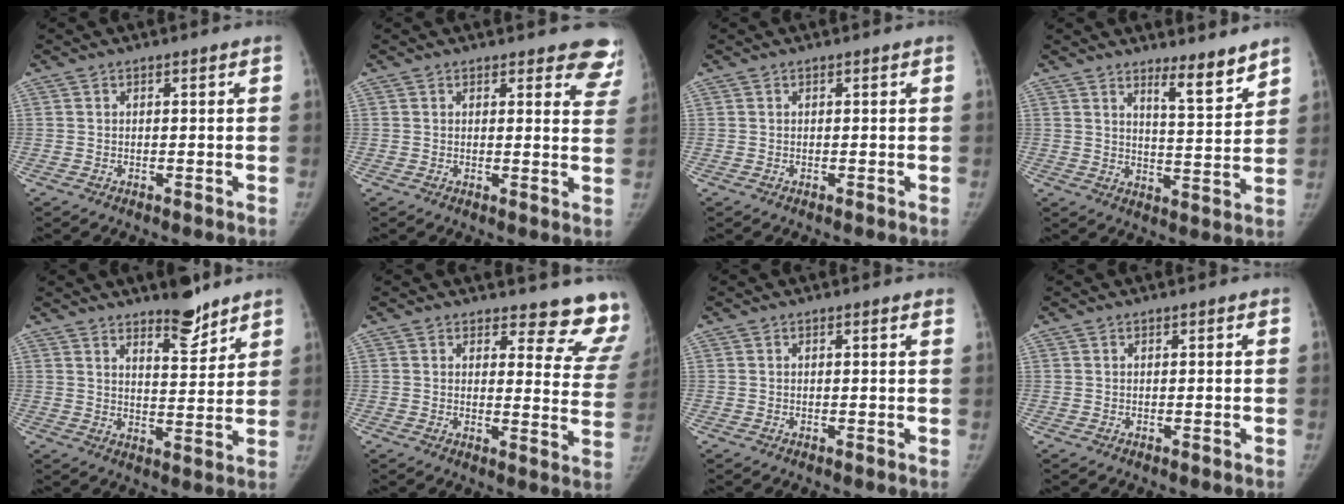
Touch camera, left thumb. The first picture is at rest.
{"total": 8.0, "force": [7.0, 3.0, 2.5], "torque": [0.024, -0.035, 0.048]}
{"total": 0.0}
{"total": 6.9, "force": [5.6, 1.0, 4.0], "torque": [-0.052, -0.054, 0.089]}
{"total": 7.8, "force": [6.1, 2.5, 4.2], "torque": [-0.039, -0.047, 0.095]}
{"total": 14.1, "force": [13.3, 4.2, 2.3], "torque": [0.031, -0.130, 0.116]}
{"total": 0.9, "force": [0.7, 0.1, 0.4], "torque": [-0.005, 0.001, 0.006]}
{"total": 0.0}